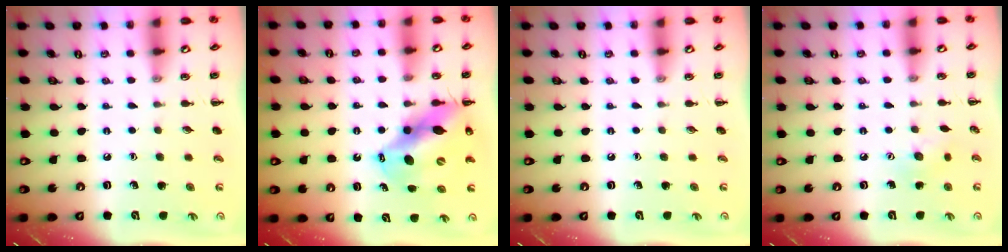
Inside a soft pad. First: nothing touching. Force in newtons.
{"total": 14.4, "press": 13.8, "slide": 4.2}
{"total": 0.0}
{"total": 4.8, "press": 4.6, "slide": 1.1}